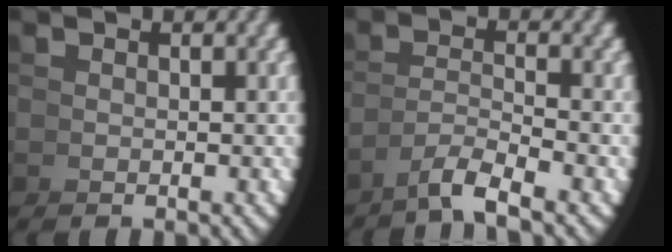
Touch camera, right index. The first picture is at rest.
{"total": 2.7, "force": [-2.0, -0.1, 1.9], "torque": [-0.025, 0.001, -0.035]}